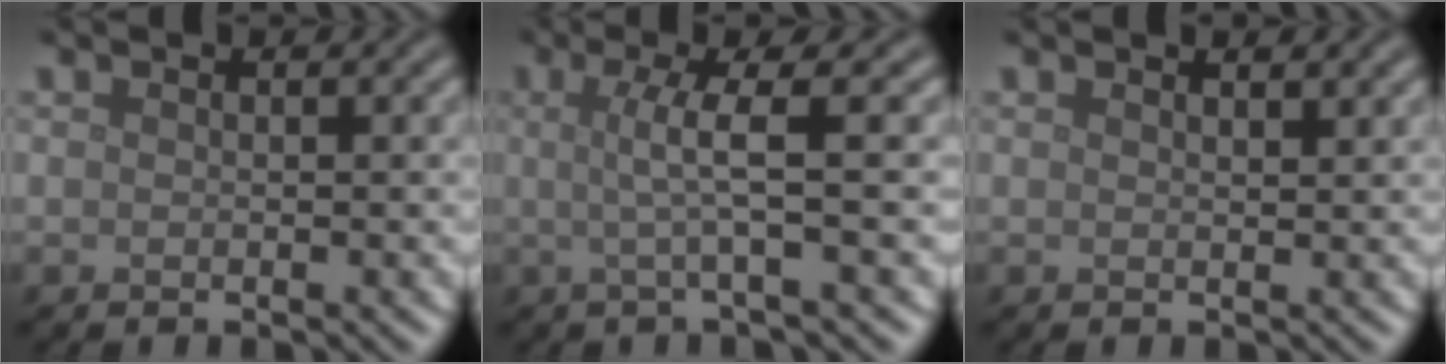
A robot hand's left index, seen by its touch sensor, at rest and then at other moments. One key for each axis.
{"total": 3.9, "fx": 0.2, "fy": 0.6, "fz": 3.8, "tx": -0.068, "ty": 0.003, "tz": -0.003}
{"total": 1.0, "fx": 0.9, "fy": 0.2, "fz": 0.4, "tx": -0.005, "ty": 0.001, "tz": 0.015}